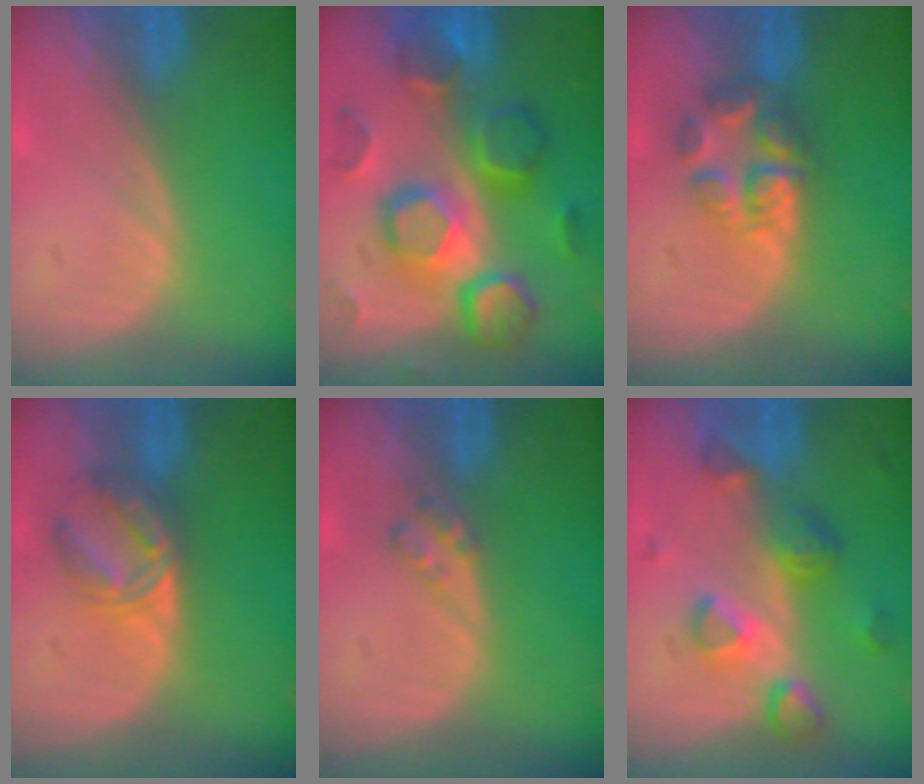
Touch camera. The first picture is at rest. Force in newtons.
{"total": 12.0, "press": 11.9, "slide": 1.1}
{"total": 5.7, "press": 5.5, "slide": 1.2}
{"total": 5.4, "press": 5.3, "slide": 1.0}
{"total": 2.0, "press": 2.0, "slide": 0.2}
{"total": 7.7, "press": 6.9, "slide": 3.5}